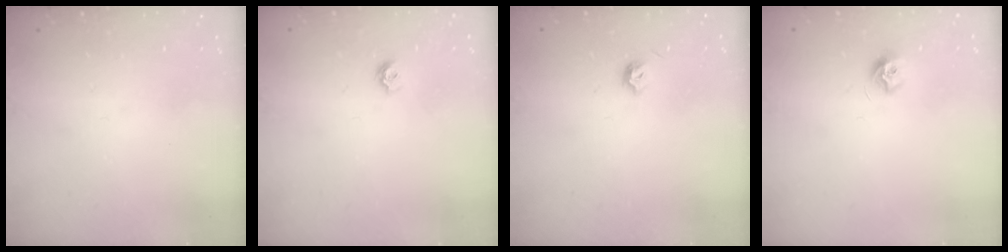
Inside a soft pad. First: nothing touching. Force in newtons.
{"total": 5.7, "press": 5.7, "slide": 0.6}
{"total": 3.7, "press": 3.6, "slide": 0.9}
{"total": 6.7, "press": 6.6, "slide": 0.6}